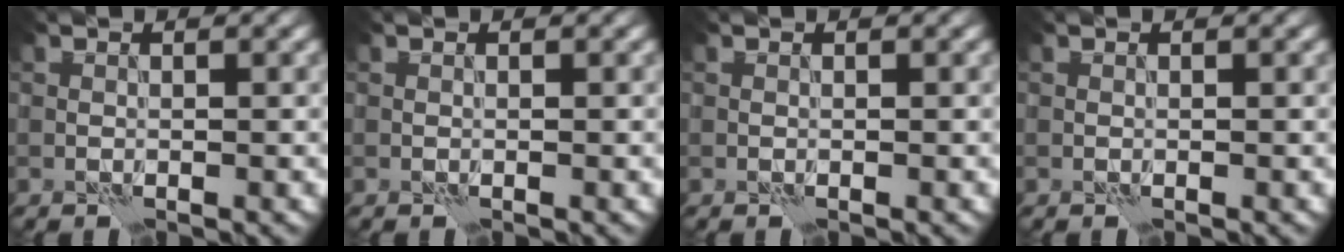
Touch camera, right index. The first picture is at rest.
{"total": 0.0}
{"total": 0.0}
{"total": 0.0}